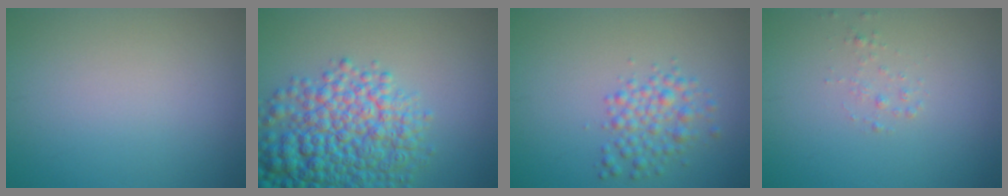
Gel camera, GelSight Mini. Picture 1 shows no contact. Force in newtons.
{"total": 9.2, "press": 9.2, "slide": 0.4}
{"total": 2.8, "press": 2.8, "slide": 0.0}
{"total": 0.8, "press": 0.8, "slide": 0.0}